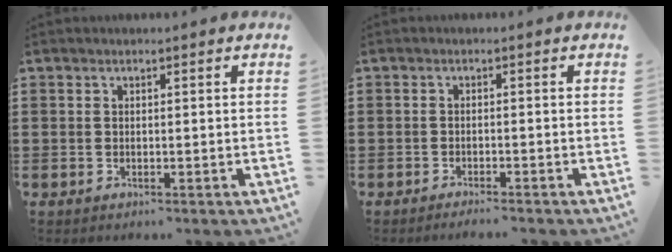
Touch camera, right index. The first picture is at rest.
{"total": 1.3, "force": [-1.2, -0.1, 0.2], "torque": [-0.005, 0.002, -0.024]}